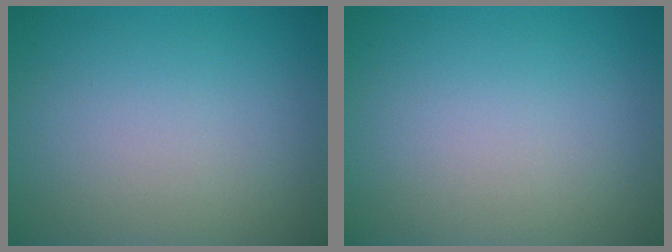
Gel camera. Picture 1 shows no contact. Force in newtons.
{"total": 0.0}